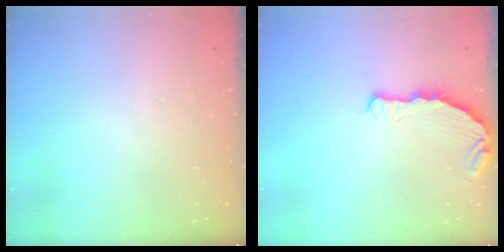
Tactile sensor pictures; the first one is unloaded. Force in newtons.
{"total": 7.3, "press": 5.6, "slide": 4.7}